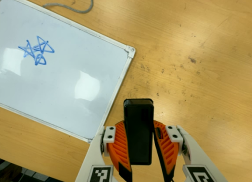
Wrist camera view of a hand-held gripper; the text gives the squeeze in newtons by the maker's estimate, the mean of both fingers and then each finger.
{"total": 10.2, "left": 8.0, "right": 12.3}